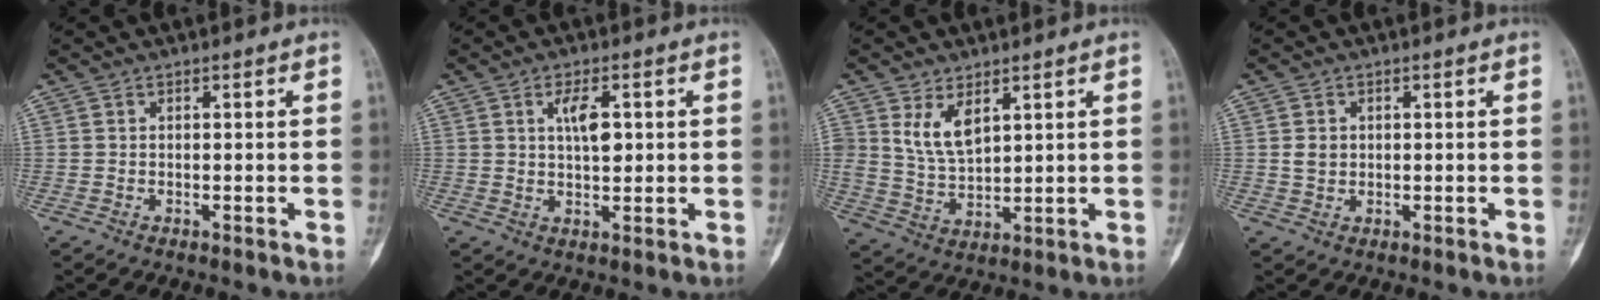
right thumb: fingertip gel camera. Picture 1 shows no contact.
{"total": 5.2, "force": [1.3, 2.2, 4.5], "torque": [-0.069, -0.004, 0.022]}
{"total": 6.8, "force": [3.4, 3.6, 4.6], "torque": [-0.076, -0.024, 0.077]}
{"total": 2.3, "force": [0.4, 1.9, 1.2], "torque": [-0.013, 0.001, 0.009]}